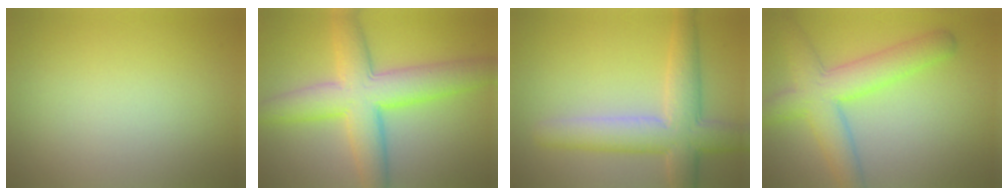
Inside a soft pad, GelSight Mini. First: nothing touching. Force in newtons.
{"total": 8.4, "press": 8.4, "slide": 0.1}
{"total": 6.4, "press": 6.4, "slide": 0.3}
{"total": 6.6, "press": 6.6, "slide": 0.2}